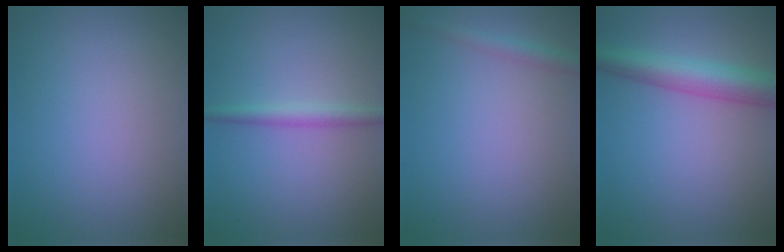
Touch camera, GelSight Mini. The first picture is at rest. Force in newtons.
{"total": 2.0, "press": 2.0, "slide": 0.0}
{"total": 1.6, "press": 1.6, "slide": 0.1}
{"total": 5.2, "press": 5.2, "slide": 0.1}